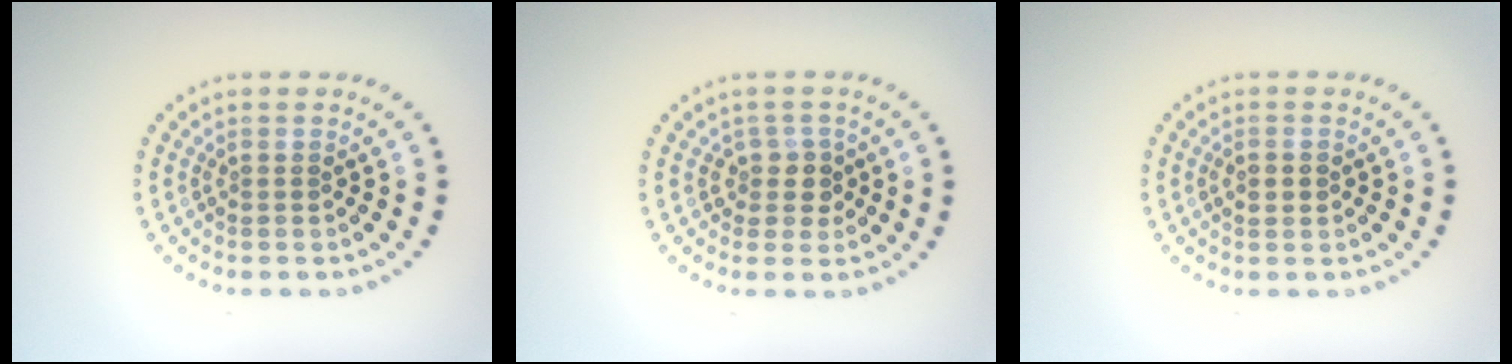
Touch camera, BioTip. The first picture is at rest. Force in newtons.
{"total": 2.0, "press": 1.6, "slide": 1.3}
{"total": 1.8, "press": 1.8, "slide": 0.1}